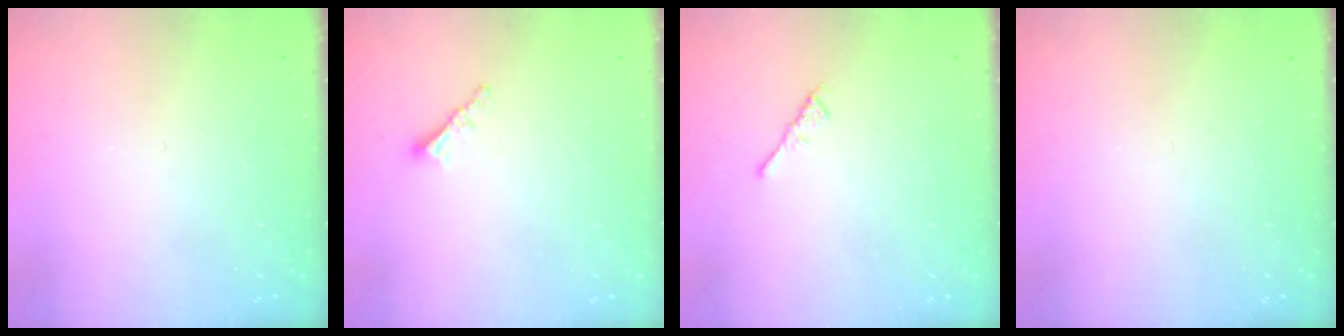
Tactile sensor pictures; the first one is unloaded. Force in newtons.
{"total": 2.5, "press": 2.5, "slide": 0.3}
{"total": 1.1, "press": 1.0, "slide": 0.4}
{"total": 0.0}